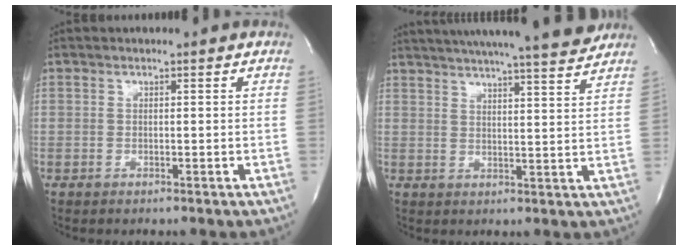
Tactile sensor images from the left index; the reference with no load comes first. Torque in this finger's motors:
{"motor_torque": [0.02, -0.14, 0.68, 0.15]}